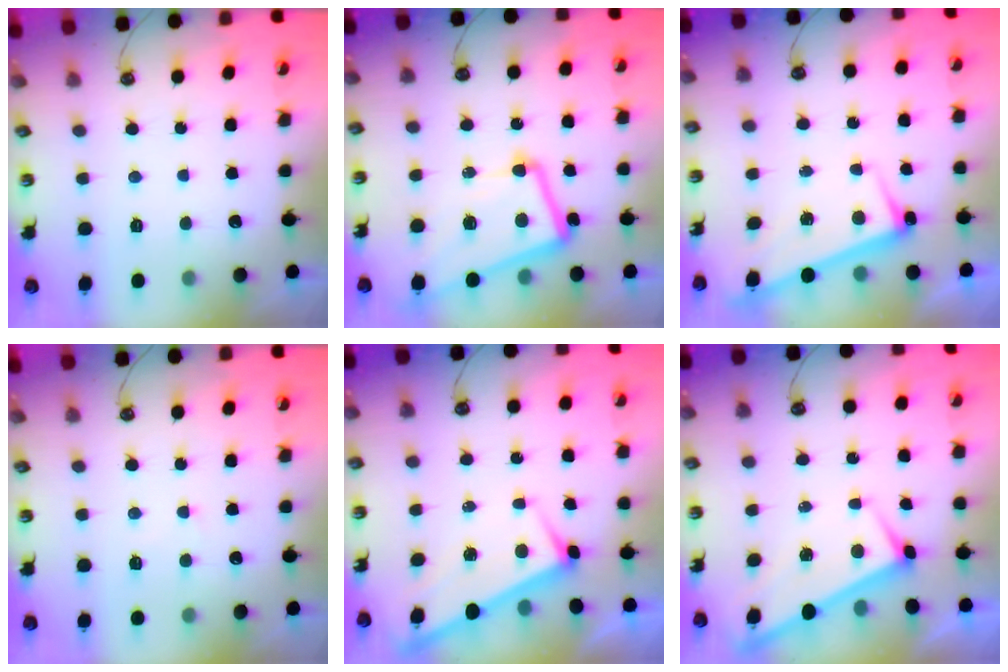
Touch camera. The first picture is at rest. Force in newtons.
{"total": 11.0, "press": 10.7, "slide": 2.4}
{"total": 2.7, "press": 2.5, "slide": 1.0}
{"total": 2.0, "press": 2.0, "slide": 0.3}
{"total": 2.5, "press": 2.5, "slide": 0.2}
{"total": 1.4, "press": 1.3, "slide": 0.3}